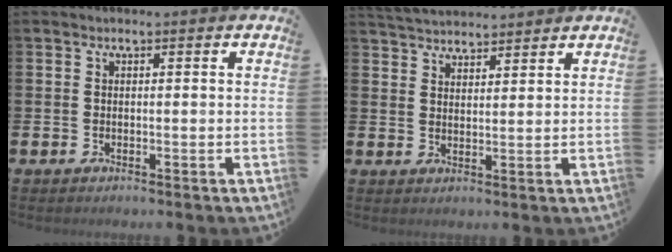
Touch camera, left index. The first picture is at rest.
{"total": 3.9, "force": [3.9, 0.7, -0.1], "torque": [-0.014, -0.016, 0.072]}